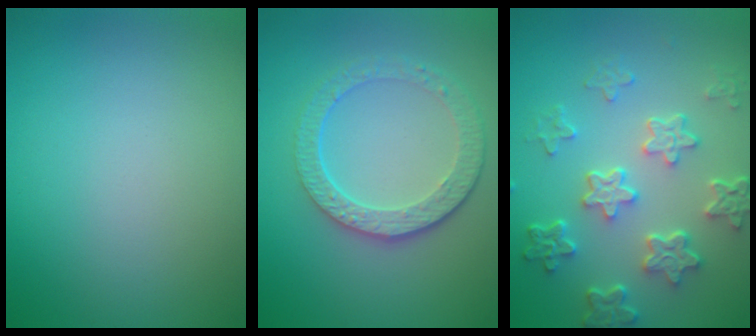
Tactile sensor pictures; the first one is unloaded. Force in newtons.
{"total": 4.8, "press": 3.5, "slide": 3.3}
{"total": 5.6, "press": 4.3, "slide": 3.6}